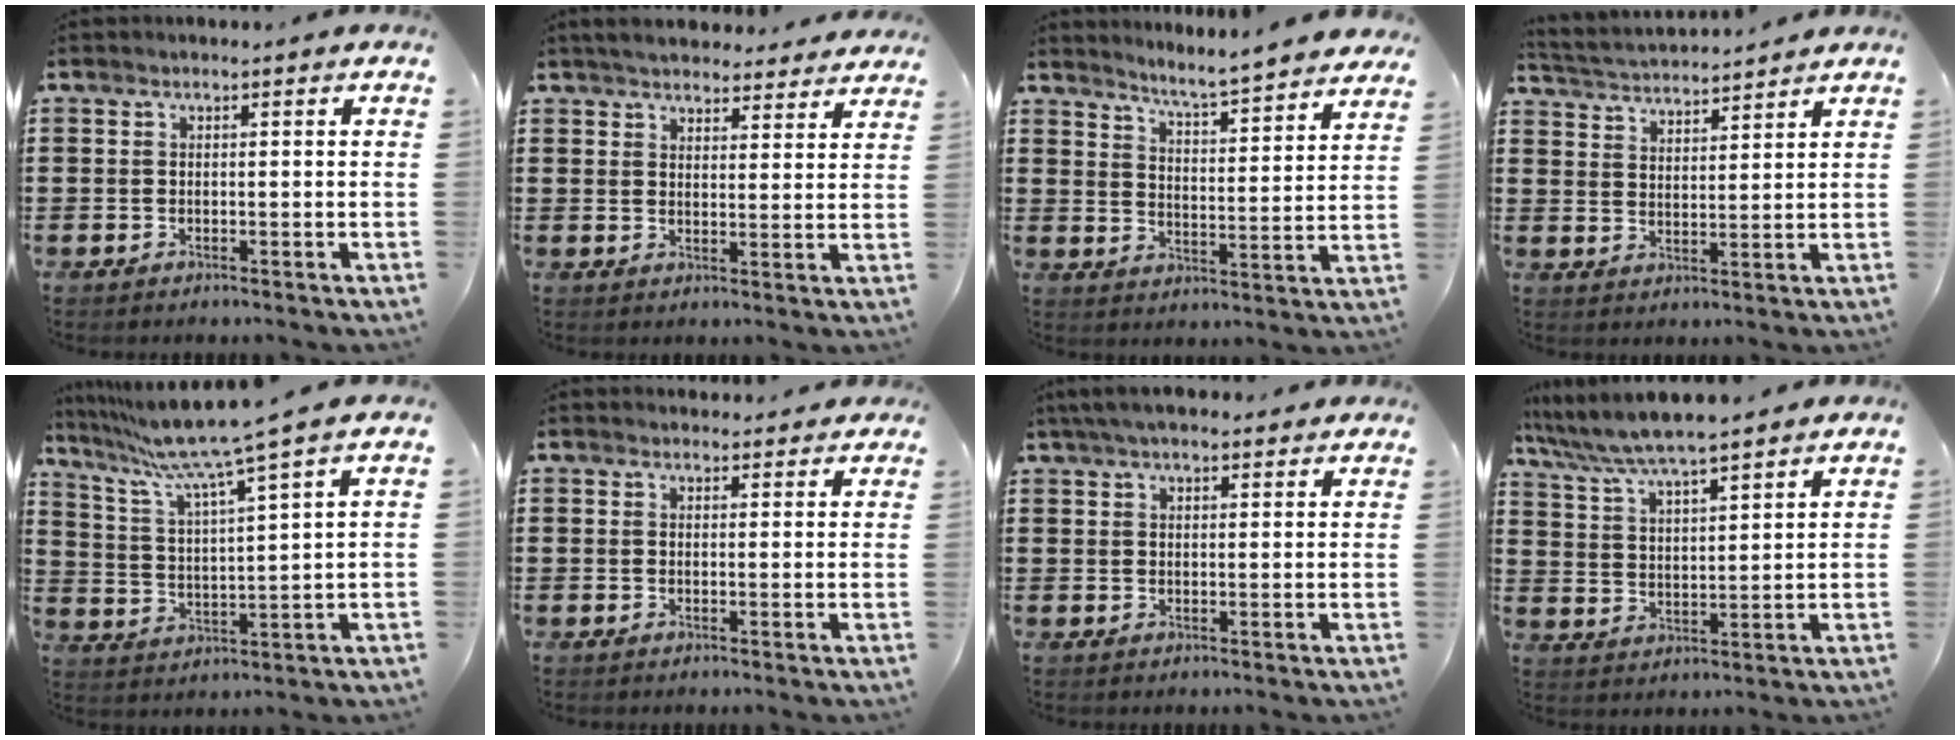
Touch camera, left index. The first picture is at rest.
{"total": 4.2, "force": [4.1, 0.6, 0.6], "torque": [-0.026, -0.014, 0.076]}
{"total": 4.9, "force": [4.7, -0.9, 0.9], "torque": [-0.042, -0.041, 0.076]}
{"total": 3.0, "force": [3.0, 0.1, -0.2], "torque": [-0.013, -0.018, 0.052]}
{"total": 8.3, "force": [6.7, -0.7, 4.8], "torque": [-0.120, -0.045, 0.109]}
{"total": 1.8, "force": [1.7, 0.6, 0.1], "torque": [0.002, -0.001, 0.033]}
{"total": 4.2, "force": [3.6, 0.9, 1.9], "torque": [-0.045, 0.002, 0.068]}
{"total": 5.8, "force": [5.4, 0.2, 2.2], "torque": [-0.065, -0.029, 0.092]}